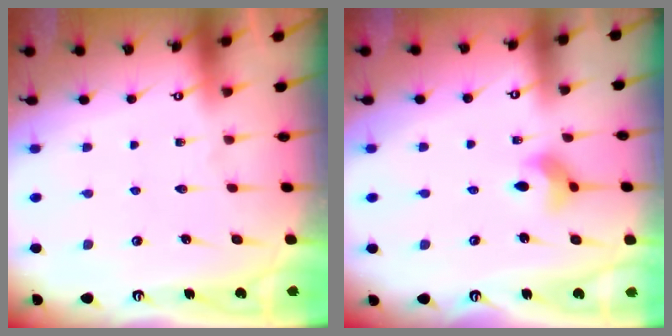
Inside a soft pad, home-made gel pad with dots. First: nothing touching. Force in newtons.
{"total": 7.0, "press": 7.0, "slide": 0.5}